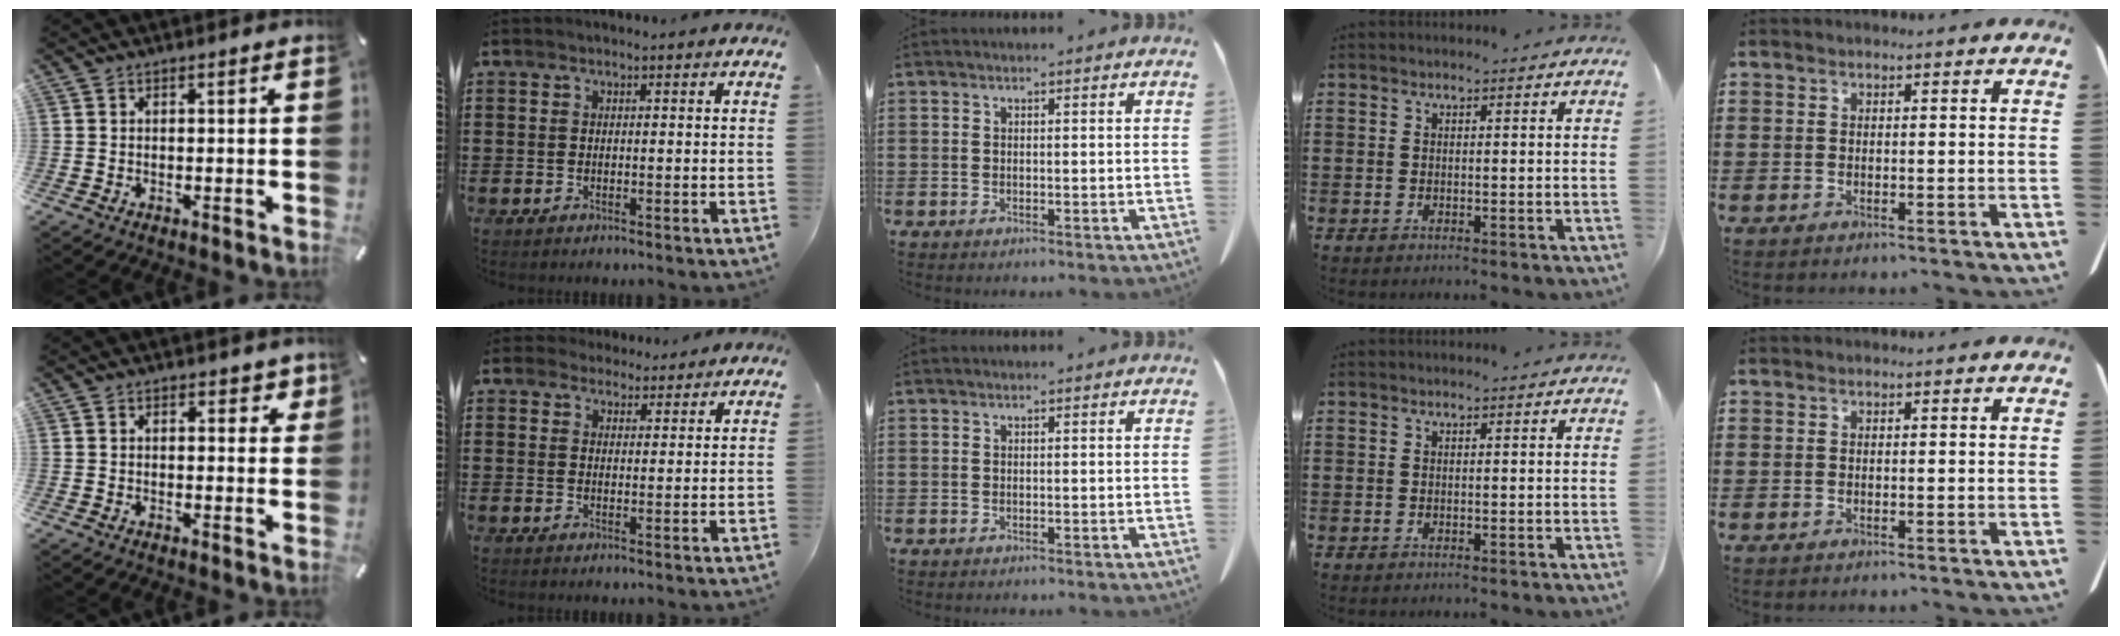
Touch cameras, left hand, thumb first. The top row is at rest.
{"thumb": {"total": 2.6, "force": [1.1, 1.6, 1.8], "torque": [-0.014, -0.003, 0.012]}, "index": {"total": 3.1, "force": [2.7, 1.3, 0.0], "torque": [-0.011, 0.003, 0.053]}}